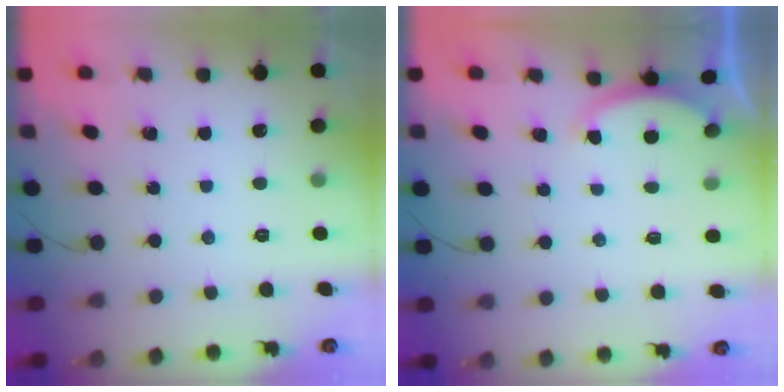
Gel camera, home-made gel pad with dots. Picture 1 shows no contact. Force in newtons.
{"total": 1.9, "press": 1.8, "slide": 0.5}